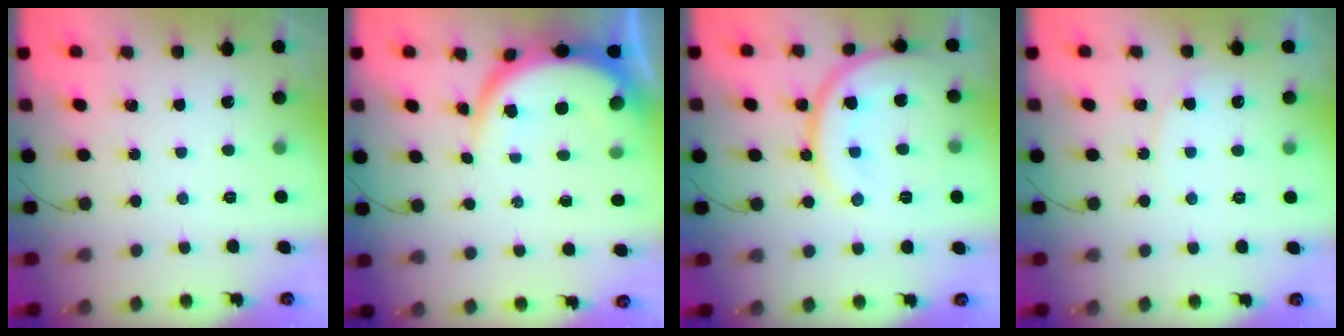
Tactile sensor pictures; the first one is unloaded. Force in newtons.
{"total": 7.5, "press": 7.5, "slide": 0.5}
{"total": 15.7, "press": 15.6, "slide": 1.5}
{"total": 3.4, "press": 3.4, "slide": 0.2}